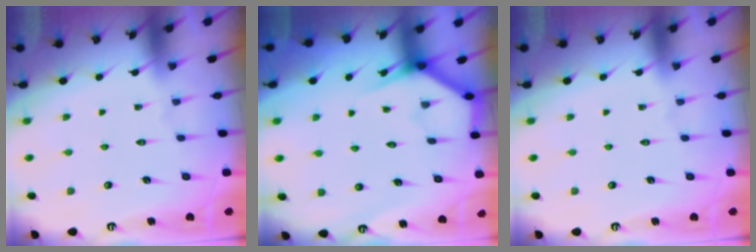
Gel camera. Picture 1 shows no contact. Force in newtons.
{"total": 4.0, "press": 3.9, "slide": 0.4}
{"total": 0.0}